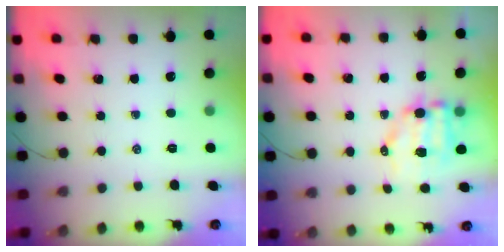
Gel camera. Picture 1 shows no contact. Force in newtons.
{"total": 8.6, "press": 8.4, "slide": 1.6}